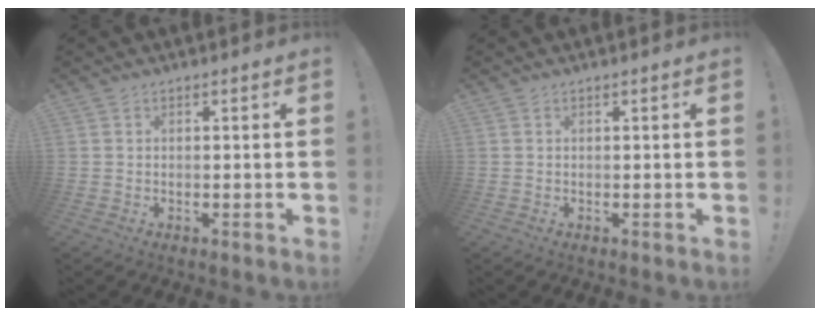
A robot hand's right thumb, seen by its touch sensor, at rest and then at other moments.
{"total": 0.0}